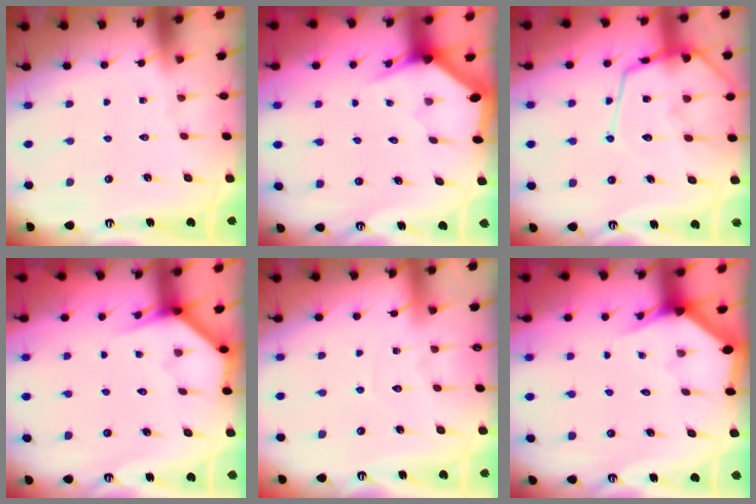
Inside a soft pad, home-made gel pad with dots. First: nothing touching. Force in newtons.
{"total": 3.1, "press": 3.1, "slide": 0.1}
{"total": 15.3, "press": 15.2, "slide": 1.5}
{"total": 4.0, "press": 3.9, "slide": 0.3}
{"total": 4.8, "press": 4.7, "slide": 0.4}
{"total": 3.0, "press": 3.0, "slide": 0.0}